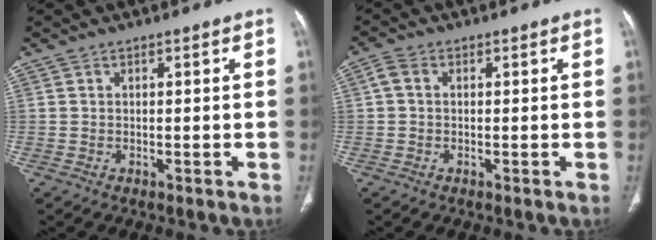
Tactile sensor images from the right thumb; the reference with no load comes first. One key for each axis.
{"total": 2.2, "fx": 0.4, "fy": 1.6, "fz": 1.5, "tx": -0.031, "ty": 0.006, "tz": 0.002}